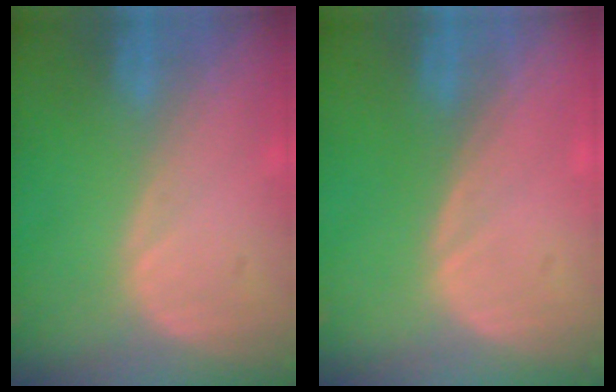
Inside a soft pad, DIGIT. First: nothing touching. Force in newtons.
{"total": 0.0}